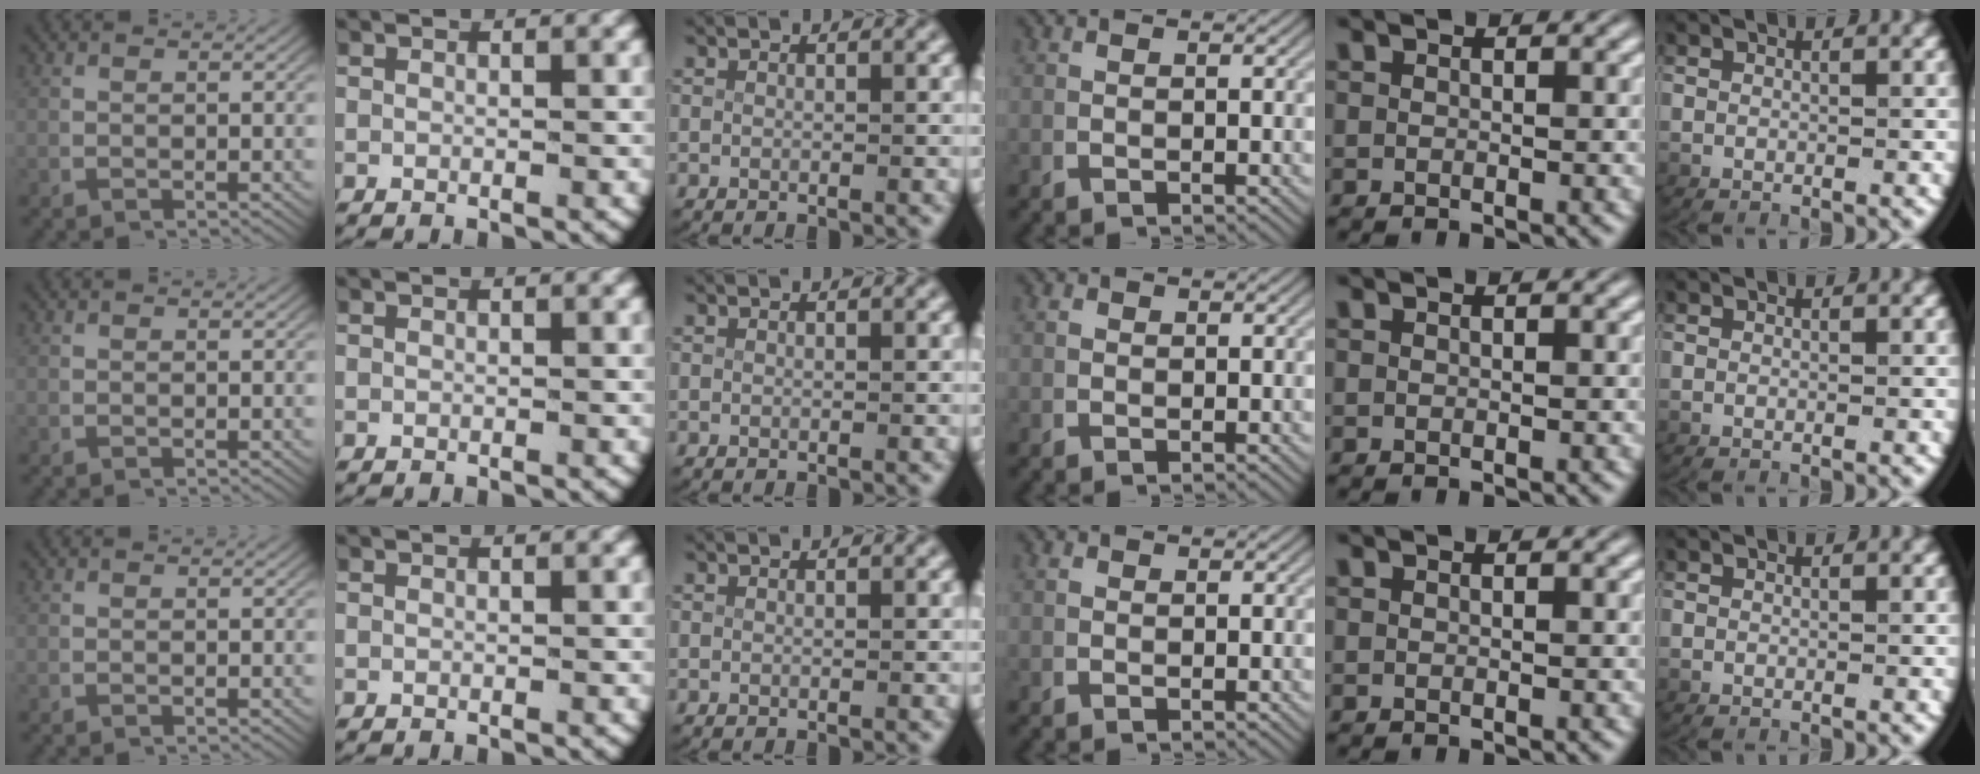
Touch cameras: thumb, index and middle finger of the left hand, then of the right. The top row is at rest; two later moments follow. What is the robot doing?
{"motion": "lift_and_place", "object": "paper towel"}